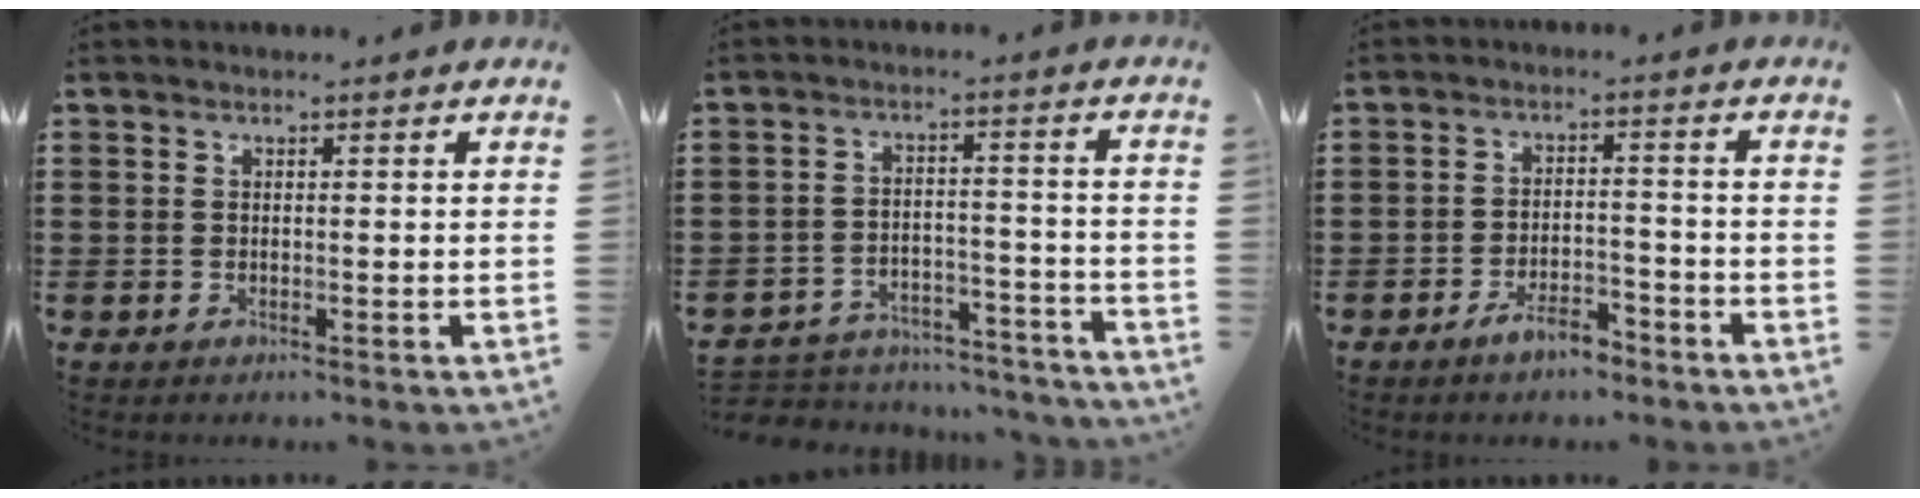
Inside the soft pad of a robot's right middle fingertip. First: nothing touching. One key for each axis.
{"total": 4.8, "fx": -4.8, "fy": 0.7, "fz": 0.1, "tx": -0.013, "ty": 0.007, "tz": -0.102}
{"total": 4.4, "fx": -3.7, "fy": 1.3, "fz": 2.0, "tx": -0.039, "ty": 0.010, "tz": -0.072}